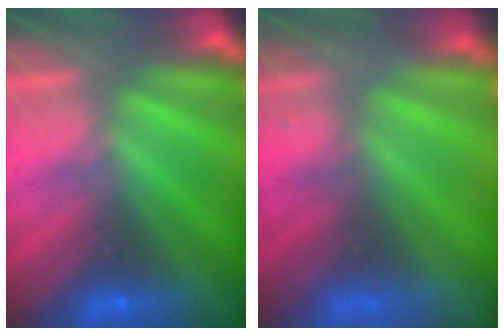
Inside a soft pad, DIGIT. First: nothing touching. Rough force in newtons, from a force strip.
{"total": 7.4}